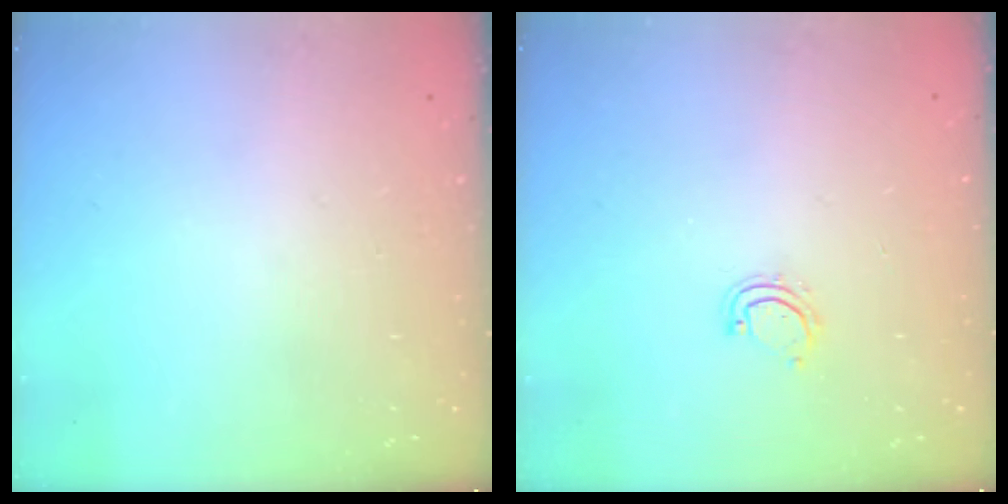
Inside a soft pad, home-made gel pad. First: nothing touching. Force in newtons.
{"total": 4.5, "press": 4.4, "slide": 0.4}